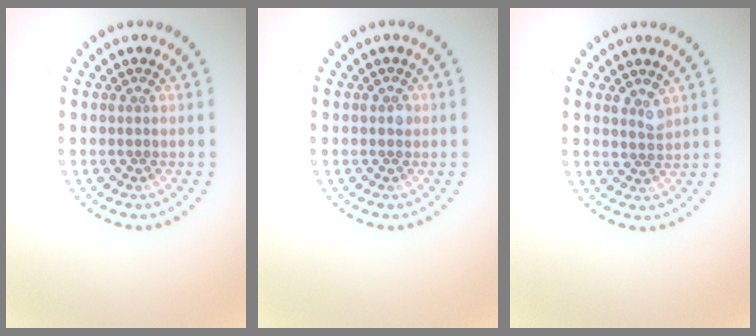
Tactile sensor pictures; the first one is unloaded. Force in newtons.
{"total": 0.5, "press": 0.5, "slide": 0.3}
{"total": 1.6, "press": 1.3, "slide": 0.8}